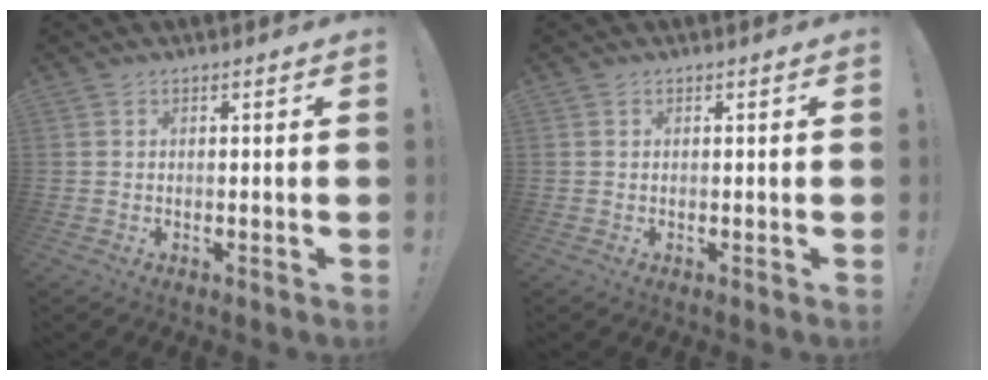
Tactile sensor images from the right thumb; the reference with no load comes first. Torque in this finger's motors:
{"motor_torque": [0.01, 0.12, -0.20, 0.11, 0.07]}